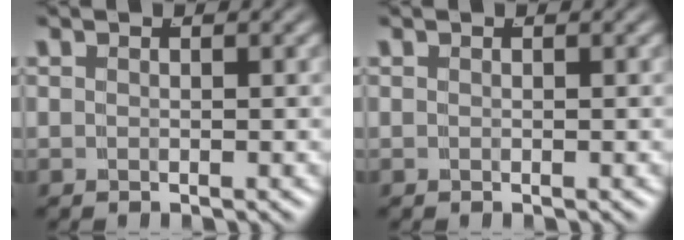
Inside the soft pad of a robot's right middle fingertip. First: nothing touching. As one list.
[{"total": 0.0}]